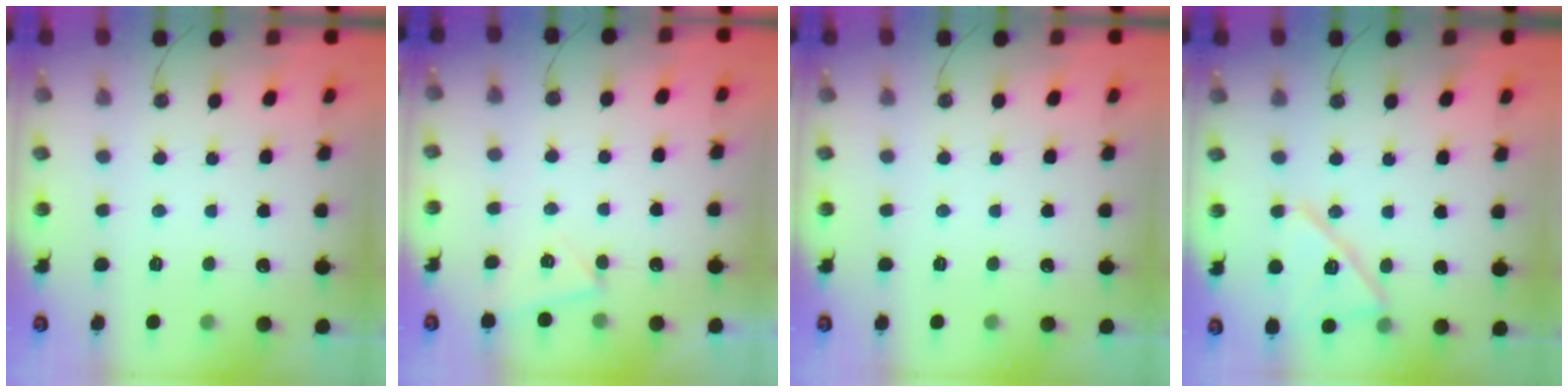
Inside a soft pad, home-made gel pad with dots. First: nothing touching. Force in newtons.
{"total": 3.9, "press": 3.2, "slide": 2.3}
{"total": 0.0}
{"total": 15.5, "press": 13.2, "slide": 8.3}